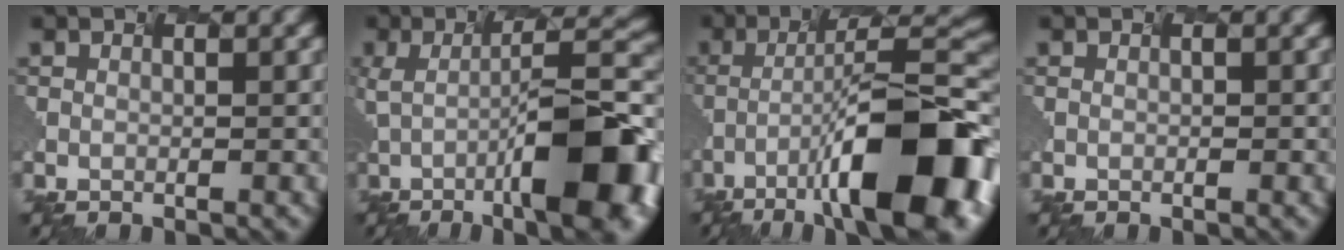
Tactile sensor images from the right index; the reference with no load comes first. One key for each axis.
{"total": 12.1, "fx": -3.2, "fy": 3.0, "fz": 11.3, "tx": -0.183, "ty": -0.006, "tz": -0.028}
{"total": 13.2, "fx": -6.6, "fy": 3.0, "fz": 11.0, "tx": -0.186, "ty": 0.002, "tz": -0.085}
{"total": 0.0}